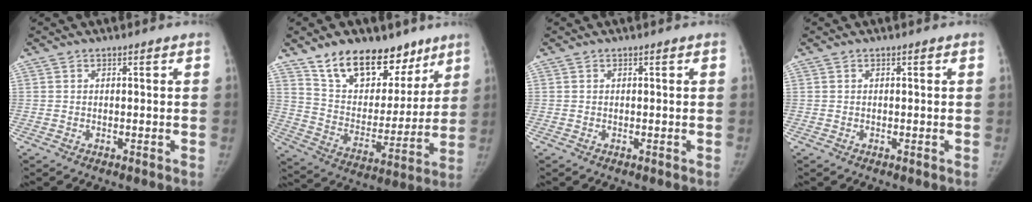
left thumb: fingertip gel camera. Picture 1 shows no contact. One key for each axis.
{"total": 20.4, "fx": 13.8, "fy": 11.4, "fz": 9.7, "tx": -0.098, "ty": -0.069, "tz": 0.232}
{"total": 0.0}
{"total": 0.0}